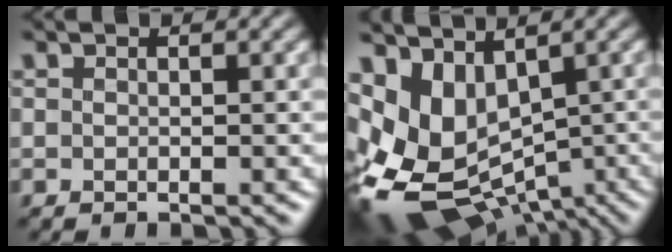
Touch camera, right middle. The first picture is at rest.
{"total": 9.6, "force": [-1.2, 6.7, 6.7], "torque": [-0.141, -0.011, 0.001]}